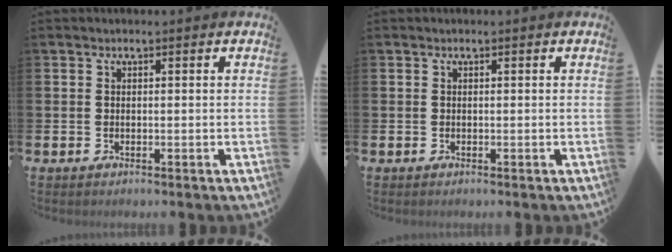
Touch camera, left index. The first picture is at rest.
{"total": 0.0}